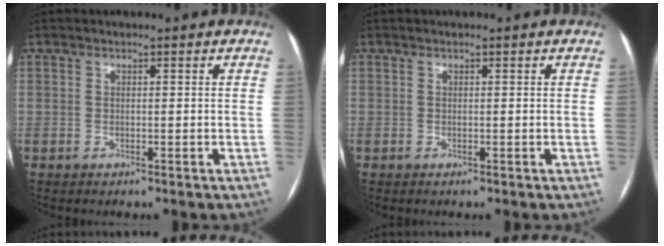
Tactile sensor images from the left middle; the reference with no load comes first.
{"total": 0.0}